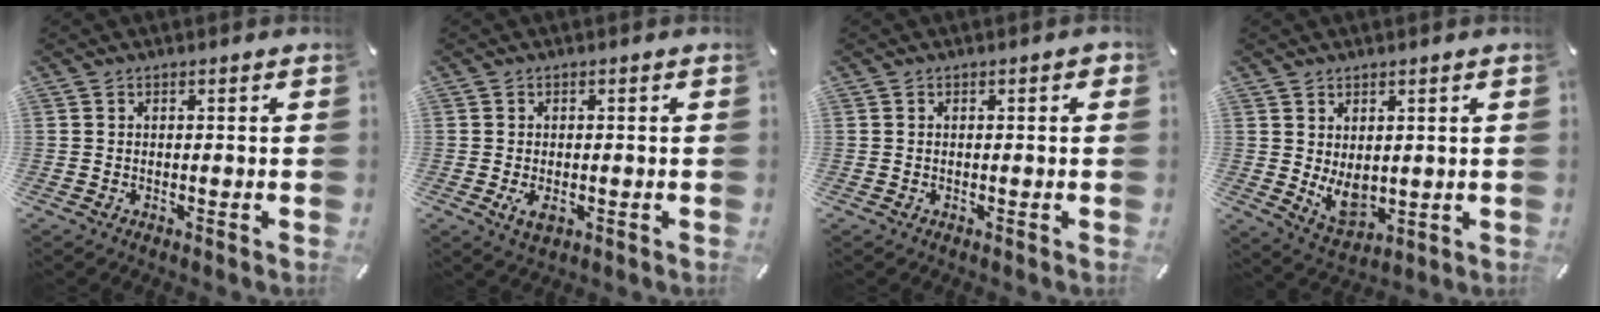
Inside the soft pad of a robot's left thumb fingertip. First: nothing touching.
{"total": 2.9, "force": [-0.7, 1.8, 2.2], "torque": [-0.053, -0.003, -0.014]}
{"total": 0.9, "force": [0.0, 0.5, 0.7], "torque": [-0.014, 0.003, -0.001]}
{"total": 7.1, "force": [1.0, 5.2, 4.8], "torque": [-0.078, -0.011, 0.022]}